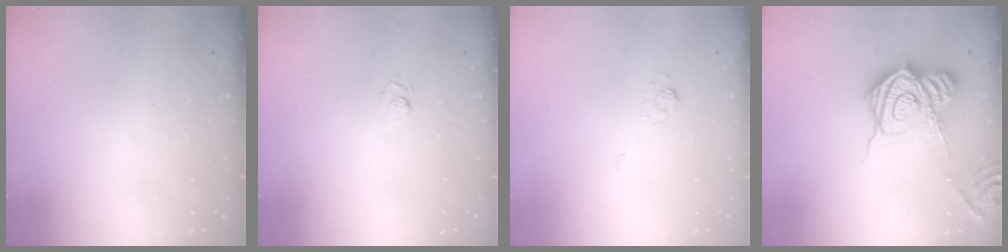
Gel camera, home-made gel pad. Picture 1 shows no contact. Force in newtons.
{"total": 4.5, "press": 4.3, "slide": 1.2}
{"total": 3.4, "press": 3.1, "slide": 1.5}
{"total": 18.9, "press": 18.9, "slide": 1.5}